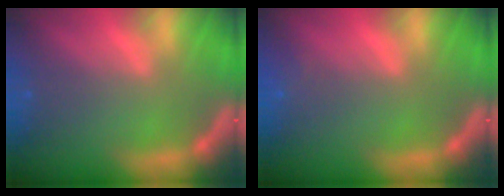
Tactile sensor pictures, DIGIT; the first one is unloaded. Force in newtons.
{"total": 0.9}